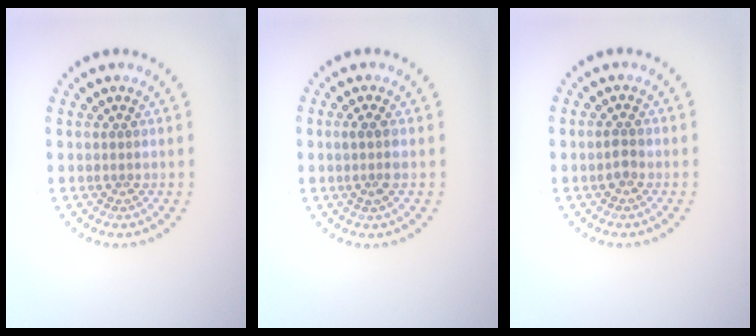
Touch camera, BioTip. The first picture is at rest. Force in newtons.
{"total": 1.4, "press": 1.3, "slide": 0.7}
{"total": 1.1, "press": 1.1, "slide": 0.3}